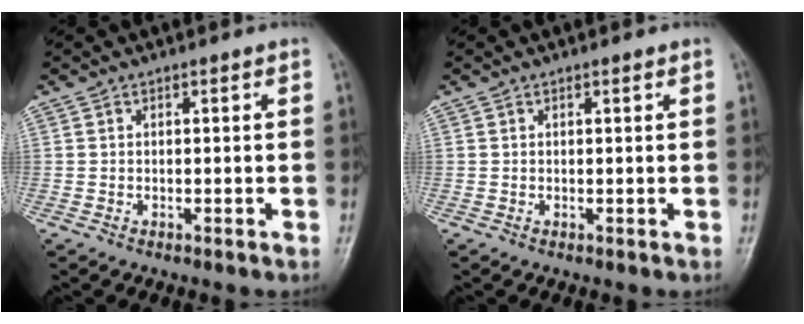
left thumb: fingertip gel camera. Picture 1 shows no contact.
{"total": 0.5, "force": [0.3, 0.1, 0.4], "torque": [-0.007, -0.001, 0.004]}